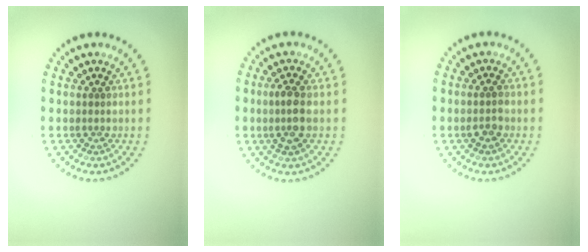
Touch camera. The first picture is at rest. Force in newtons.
{"total": 2.2, "press": 2.1, "slide": 0.7}
{"total": 1.3, "press": 1.3, "slide": 0.2}